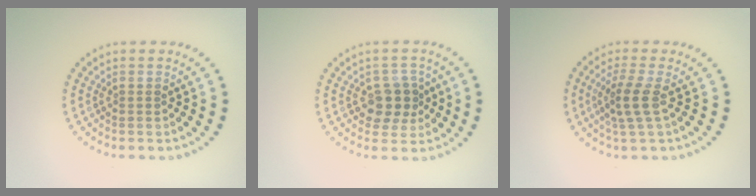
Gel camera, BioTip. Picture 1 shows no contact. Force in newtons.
{"total": 3.0, "press": 2.8, "slide": 1.0}
{"total": 2.8, "press": 2.4, "slide": 1.4}